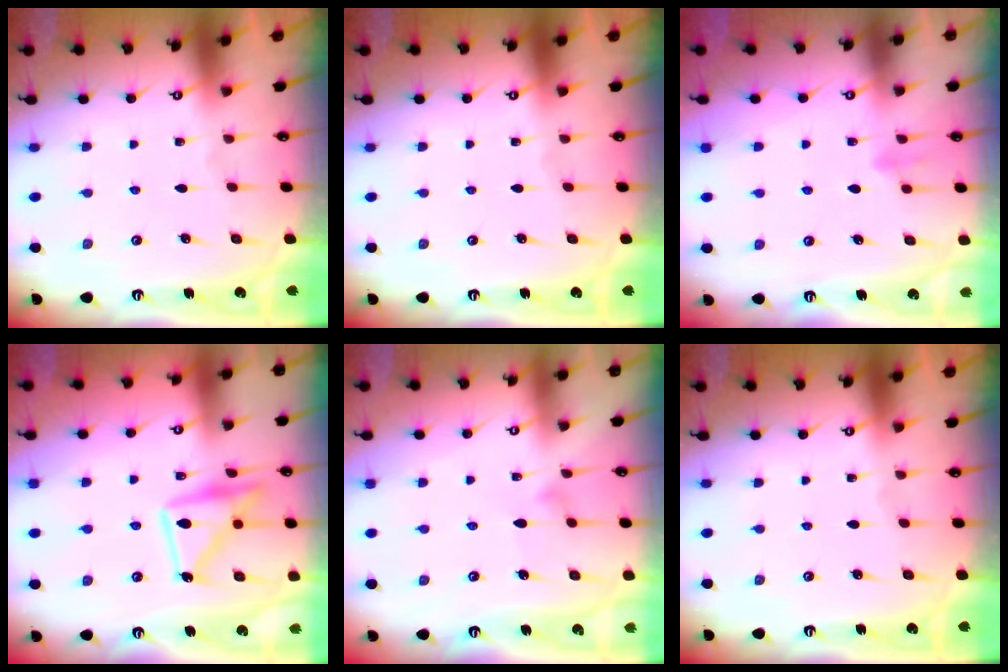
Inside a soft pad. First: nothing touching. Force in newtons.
{"total": 0.0}
{"total": 8.2, "press": 8.0, "slide": 1.5}
{"total": 14.1, "press": 14.1, "slide": 0.9}
{"total": 4.1, "press": 4.1, "slide": 0.2}
{"total": 0.0}